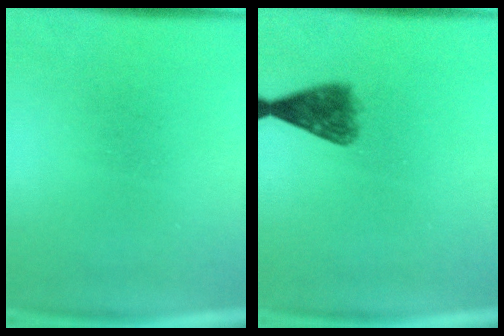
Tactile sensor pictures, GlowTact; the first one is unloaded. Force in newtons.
{"total": 4.1}